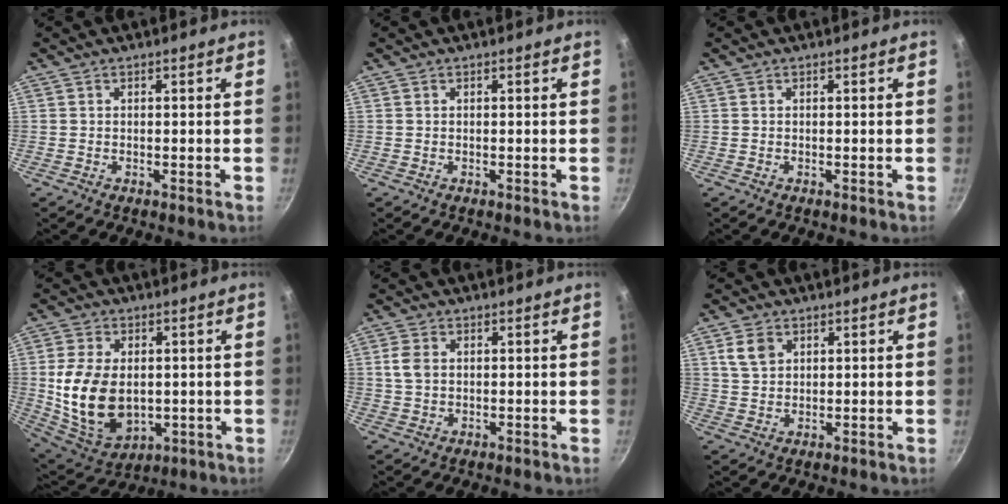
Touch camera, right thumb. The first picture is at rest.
{"total": 0.0}
{"total": 0.0}
{"total": 15.7, "force": [0.1, 10.7, 11.5], "torque": [-0.207, -0.016, 0.022]}
{"total": 1.4, "force": [0.2, 0.9, 1.0], "torque": [-0.019, 0.002, 0.002]}
{"total": 4.8, "force": [2.0, 3.5, 2.6], "torque": [-0.035, -0.001, 0.039]}